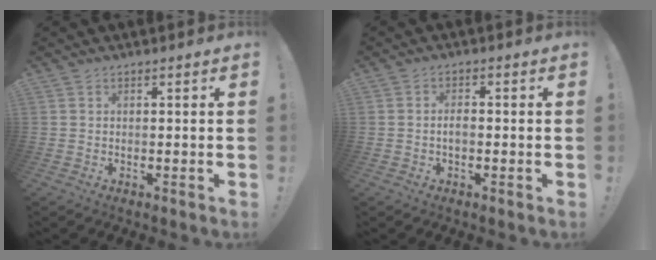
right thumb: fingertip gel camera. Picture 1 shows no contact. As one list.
[{"total": 2.2, "force": [-0.7, 0.9, 1.9], "torque": [-0.036, 0.001, -0.015]}]